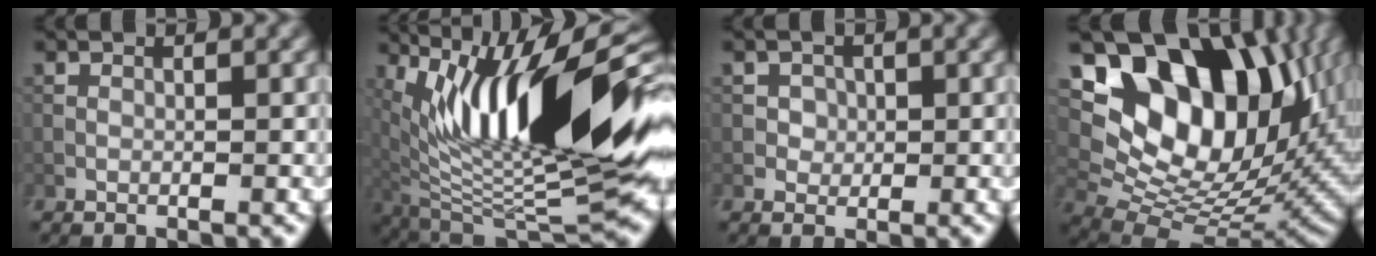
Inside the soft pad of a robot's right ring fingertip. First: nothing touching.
{"total": 17.3, "force": [3.9, 6.5, 15.6], "torque": [-0.253, 0.013, 0.060]}
{"total": 2.3, "force": [0.7, 2.0, 0.8], "torque": [-0.009, -0.004, 0.016]}
{"total": 16.4, "force": [6.9, 10.1, 11.0], "torque": [-0.186, 0.029, 0.125]}